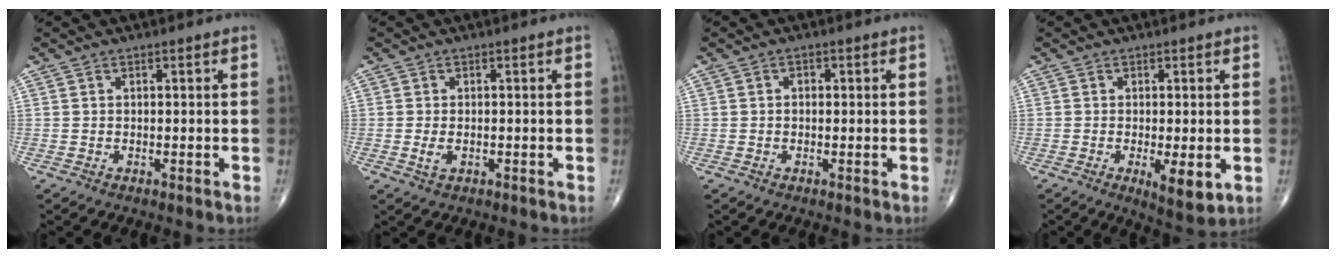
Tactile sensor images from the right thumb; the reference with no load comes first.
{"total": 2.1, "force": [-0.4, 1.2, 1.7], "torque": [-0.036, -0.003, -0.008]}
{"total": 1.1, "force": [0.1, 0.8, 0.8], "torque": [-0.006, 0.003, -0.001]}
{"total": 6.0, "force": [-1.5, 1.9, 5.5], "torque": [-0.087, -0.019, -0.019]}